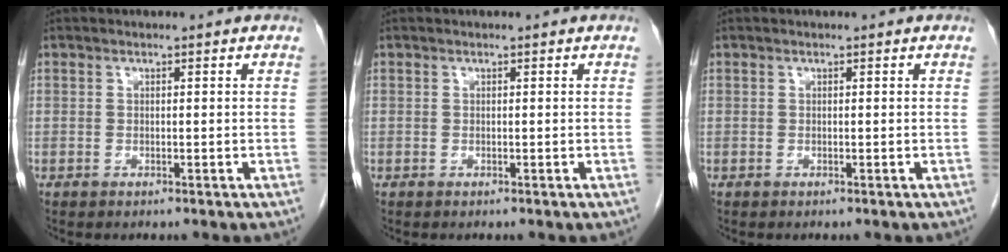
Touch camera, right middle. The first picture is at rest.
{"total": 0.0}
{"total": 0.0}